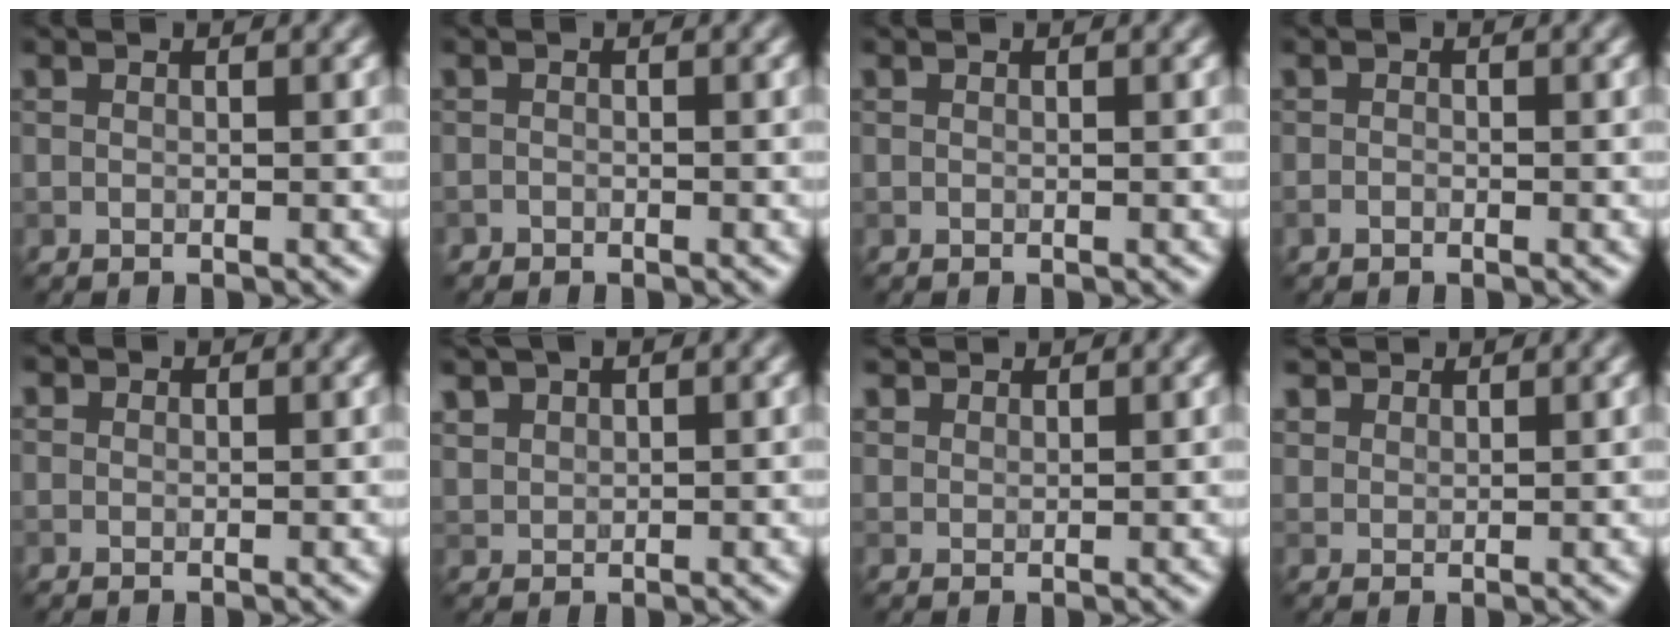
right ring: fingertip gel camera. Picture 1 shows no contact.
{"total": 0.6, "force": [-0.6, 0.2, -0.1], "torque": [0.003, -0.006, -0.013]}
{"total": 0.0}
{"total": 0.7, "force": [-0.6, 0.3, 0.2], "torque": [-0.004, -0.004, -0.014]}
{"total": 0.0}
{"total": 2.1, "force": [1.4, 1.2, 0.9], "torque": [-0.025, 0.006, 0.033]}
{"total": 1.8, "force": [1.6, 0.8, 0.2], "torque": [-0.011, 0.000, 0.036]}
{"total": 2.1, "force": [1.8, 1.1, 0.3], "torque": [-0.019, -0.005, 0.043]}